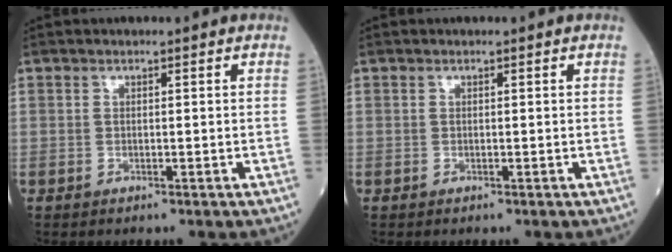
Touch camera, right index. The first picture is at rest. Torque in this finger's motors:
{"motor_torque": [0.00, 0.00, 0.00, 0.00]}